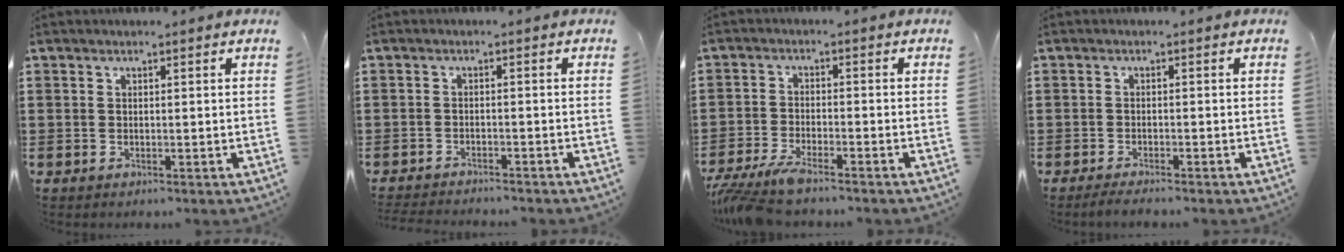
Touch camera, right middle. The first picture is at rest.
{"total": 2.0, "force": [-2.0, -0.1, -0.1], "torque": [-0.004, -0.001, -0.044]}
{"total": 5.0, "force": [-4.4, 0.4, 2.3], "torque": [-0.065, -0.016, -0.090]}
{"total": 1.8, "force": [-1.7, 0.1, 0.3], "torque": [-0.009, 0.000, -0.034]}